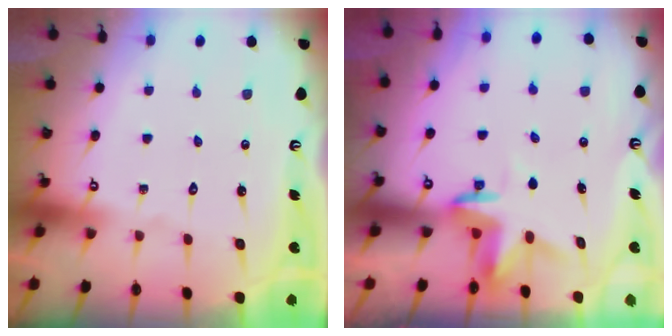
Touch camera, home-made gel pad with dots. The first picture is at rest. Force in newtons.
{"total": 3.6, "press": 3.6, "slide": 0.2}